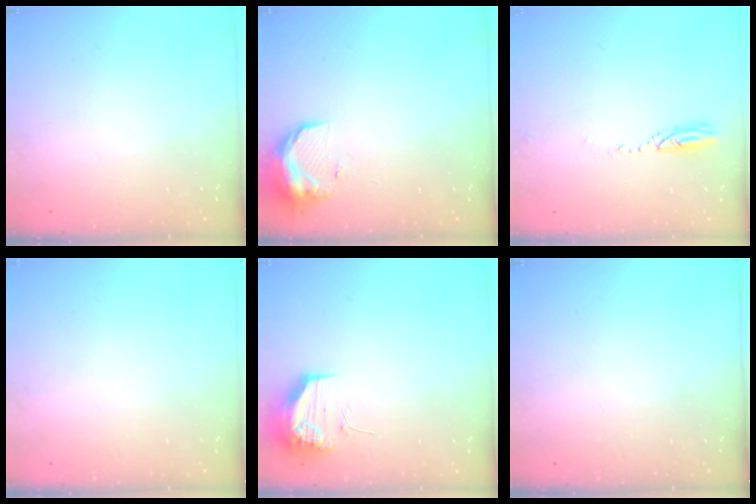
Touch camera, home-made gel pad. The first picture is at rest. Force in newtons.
{"total": 9.7, "press": 9.6, "slide": 0.9}
{"total": 3.3, "press": 3.2, "slide": 0.8}
{"total": 0.0}
{"total": 13.8, "press": 11.9, "slide": 6.9}
{"total": 0.0}